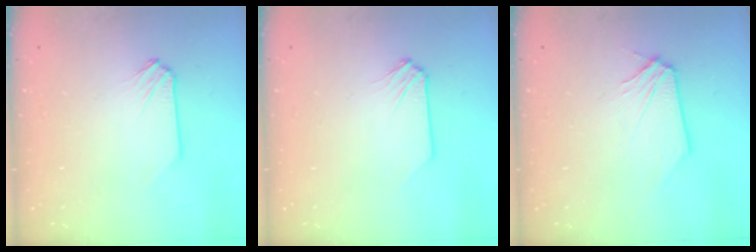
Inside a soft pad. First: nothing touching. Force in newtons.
{"total": 0.0}
{"total": 0.0}